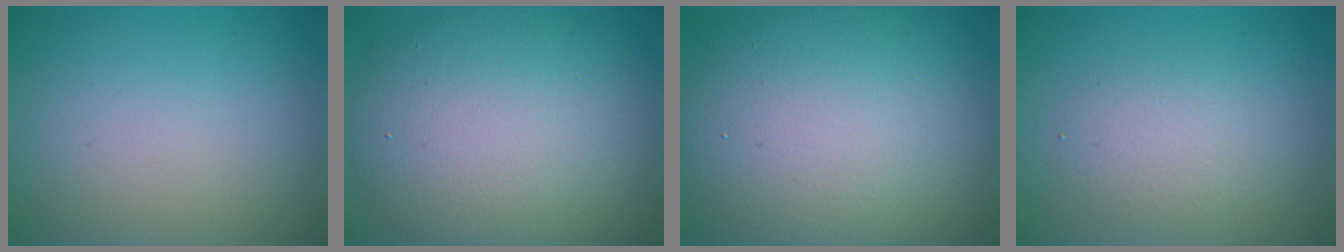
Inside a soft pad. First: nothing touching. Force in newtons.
{"total": 11.1, "press": 11.1, "slide": 0.6}
{"total": 15.0, "press": 15.0, "slide": 0.7}
{"total": 2.4, "press": 2.4, "slide": 0.2}